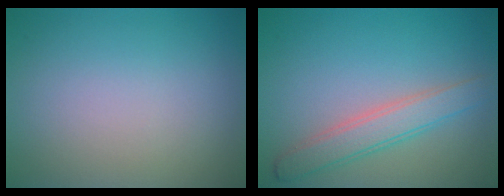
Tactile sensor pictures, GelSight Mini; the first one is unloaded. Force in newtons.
{"total": 3.5, "press": 3.5, "slide": 0.2}